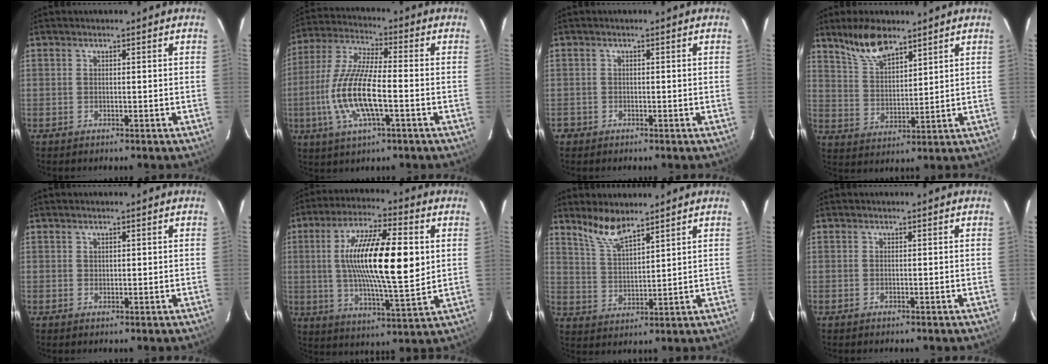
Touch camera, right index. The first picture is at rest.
{"total": 14.3, "force": [-3.5, 3.7, 13.4], "torque": [-0.280, -0.006, -0.069]}
{"total": 1.5, "force": [-0.8, 1.3, 0.0], "torque": [-0.006, 0.004, -0.012]}
{"total": 9.0, "force": [6.9, 3.0, 4.9], "torque": [-0.096, 0.013, 0.139]}
{"total": 0.9, "force": [0.6, 0.6, 0.4], "torque": [-0.005, 0.003, 0.011]}
{"total": 19.4, "force": [2.8, 4.6, 18.6], "torque": [-0.330, 0.007, 0.045]}
{"total": 7.0, "force": [5.8, 1.6, 3.6], "torque": [-0.071, 0.001, 0.122]}
{"total": 0.0}